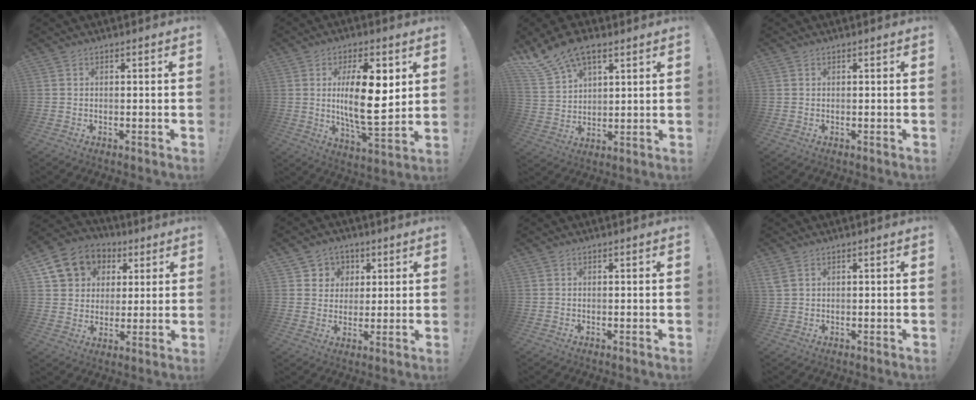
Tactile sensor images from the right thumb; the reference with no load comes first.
{"total": 17.1, "force": [3.1, 5.9, 15.8], "torque": [-0.261, -0.015, 0.036]}
{"total": 11.7, "force": [8.0, 5.9, 6.2], "torque": [-0.121, -0.037, 0.156]}
{"total": 0.0}
{"total": 11.9, "force": [5.1, 10.0, 4.0], "torque": [-0.055, -0.026, 0.106]}
{"total": 6.6, "force": [1.8, 6.3, 0.8], "torque": [-0.008, -0.016, 0.037]}
{"total": 0.0}
{"total": 2.2, "force": [1.3, 1.1, 1.5], "torque": [-0.032, 0.000, 0.025]}